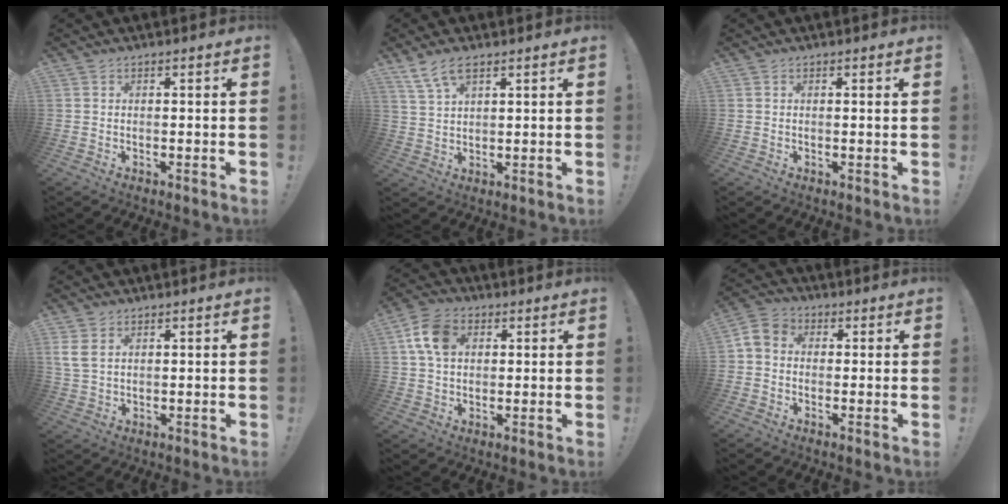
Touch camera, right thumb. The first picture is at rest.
{"total": 6.6, "force": [4.1, 2.8, 4.4], "torque": [-0.087, -0.009, 0.081]}
{"total": 0.9, "force": [0.4, -0.3, 0.8], "torque": [-0.008, -0.004, 0.005]}
{"total": 4.7, "force": [2.1, 2.9, 3.1], "torque": [-0.066, -0.002, 0.042]}
{"total": 10.1, "force": [2.5, 7.4, 6.4], "torque": [-0.118, 0.011, 0.050]}
{"total": 5.5, "force": [-0.7, 4.6, 3.0], "torque": [-0.063, 0.014, -0.009]}